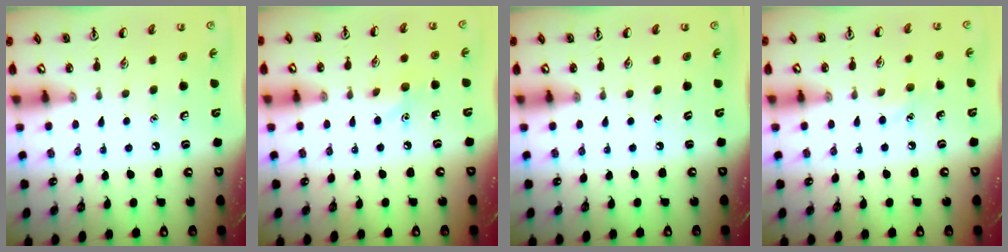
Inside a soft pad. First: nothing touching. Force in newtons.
{"total": 5.9, "press": 5.6, "slide": 1.9}
{"total": 0.0}
{"total": 5.1, "press": 4.8, "slide": 1.6}